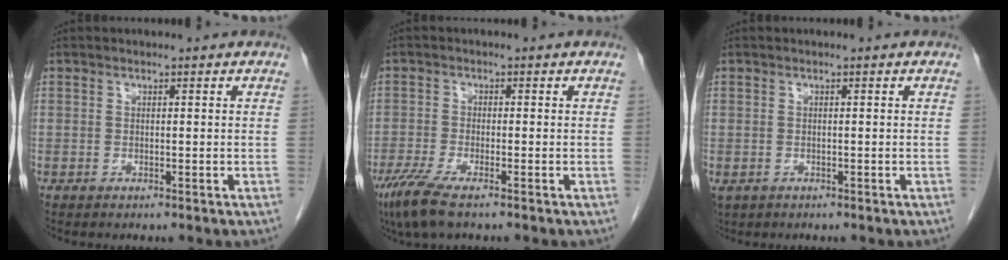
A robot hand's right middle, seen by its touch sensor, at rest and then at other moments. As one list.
[{"total": 5.8, "force": [-4.0, 0.7, 4.1], "torque": [-0.084, -0.018, -0.072]}, {"total": 2.2, "force": [-0.9, 1.7, 1.0], "torque": [-0.024, -0.003, -0.007]}]